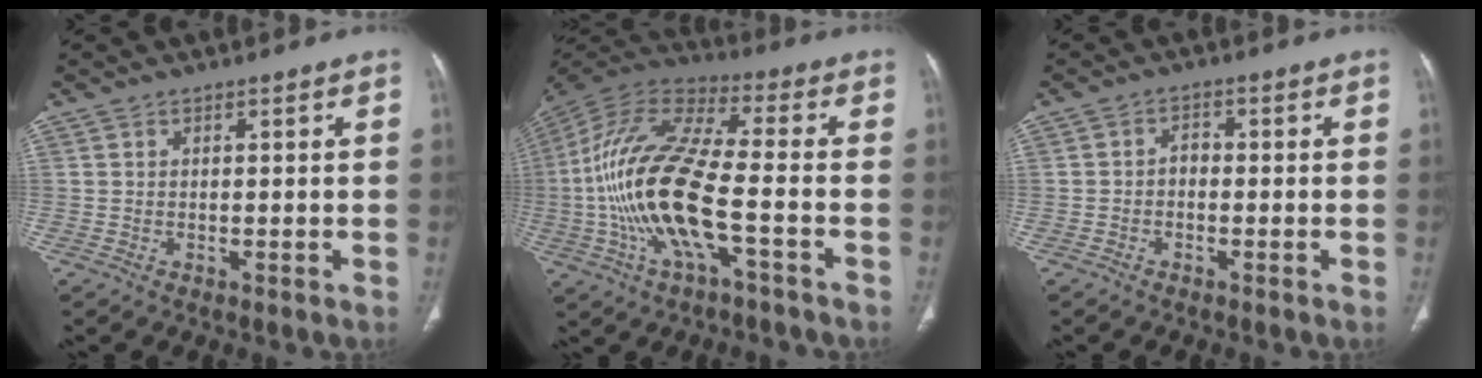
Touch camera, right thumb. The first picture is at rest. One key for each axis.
{"total": 20.4, "fx": -4.2, "fy": 6.4, "fz": 18.8, "tx": -0.410, "ty": 0.032, "tz": -0.078}
{"total": 2.0, "fx": -0.7, "fy": 1.4, "fz": 1.3, "tx": -0.013, "ty": 0.012, "tz": -0.018}